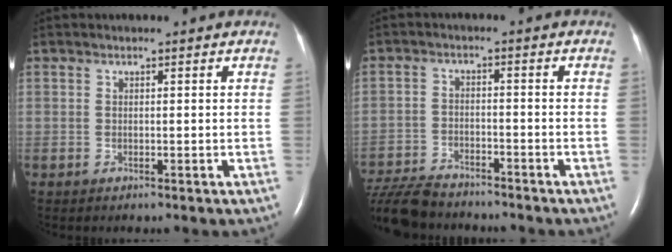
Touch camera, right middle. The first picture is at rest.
{"total": 10.8, "force": [-9.9, 2.5, 3.7], "torque": [-0.073, -0.013, -0.165]}